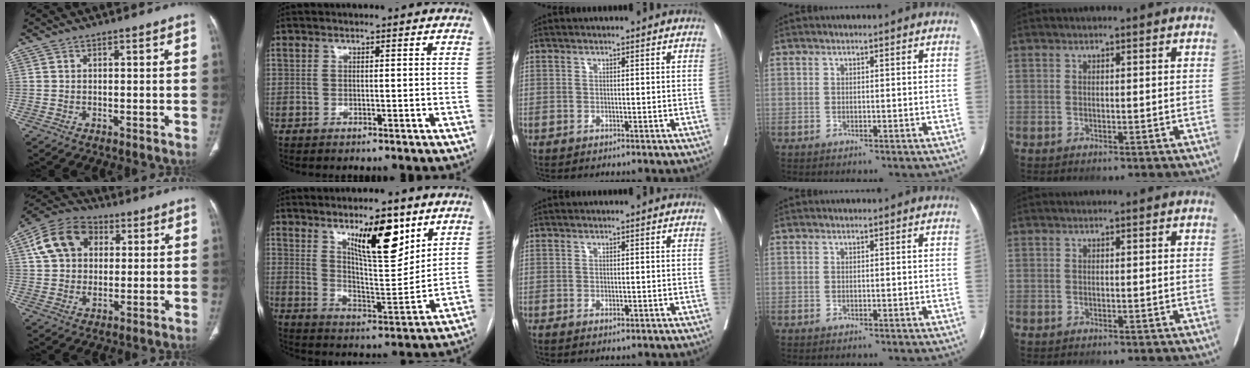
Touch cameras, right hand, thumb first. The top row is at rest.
{"thumb": {"total": 13.2, "force": [4.1, 9.7, 8.0], "torque": [-0.129, 0.009, 0.063]}, "index": {"total": 12.6, "force": [7.3, 3.1, 9.8], "torque": [-0.157, -0.008, 0.126]}, "middle": {"total": 0.5, "force": [-0.3, 0.3, 0.3], "torque": [-0.006, 0.000, -0.003]}}